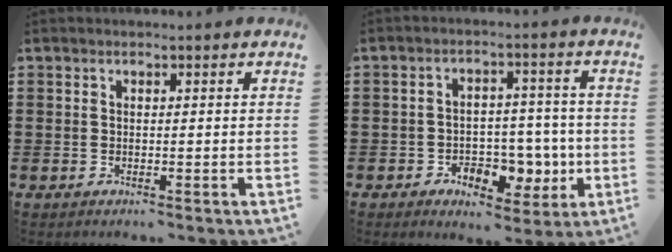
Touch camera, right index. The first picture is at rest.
{"total": 5.9, "force": [-2.0, 4.6, 3.1], "torque": [-0.045, 0.007, -0.036]}